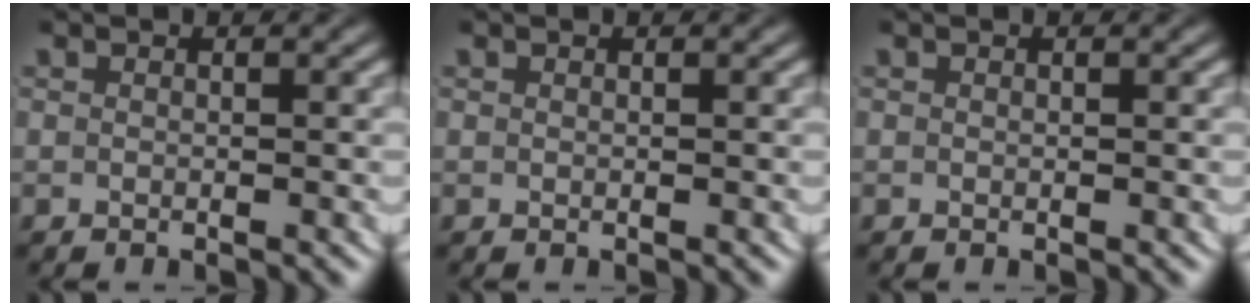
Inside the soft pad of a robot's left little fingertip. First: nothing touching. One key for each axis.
{"total": 0.0}
{"total": 0.0}